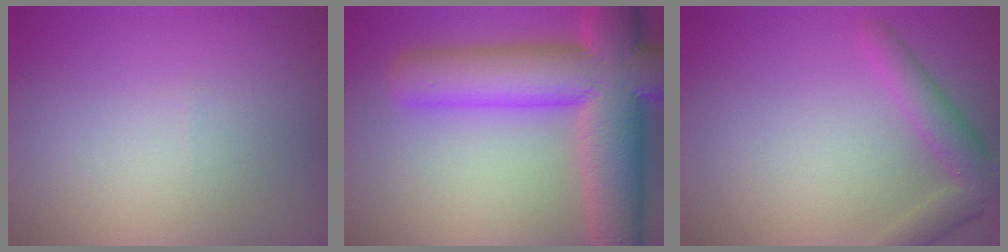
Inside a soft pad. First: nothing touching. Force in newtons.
{"total": 12.8, "press": 12.8, "slide": 0.5}
{"total": 3.4, "press": 3.4, "slide": 0.2}